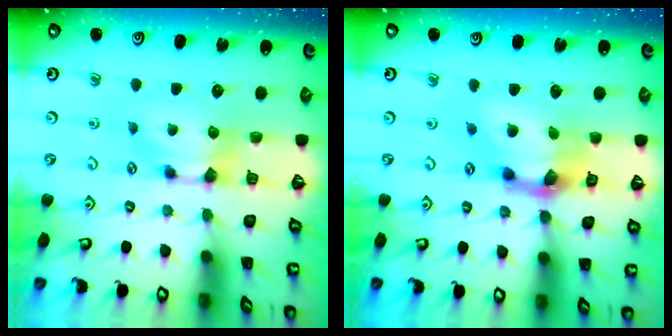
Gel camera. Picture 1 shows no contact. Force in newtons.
{"total": 7.1, "press": 6.6, "slide": 2.4}